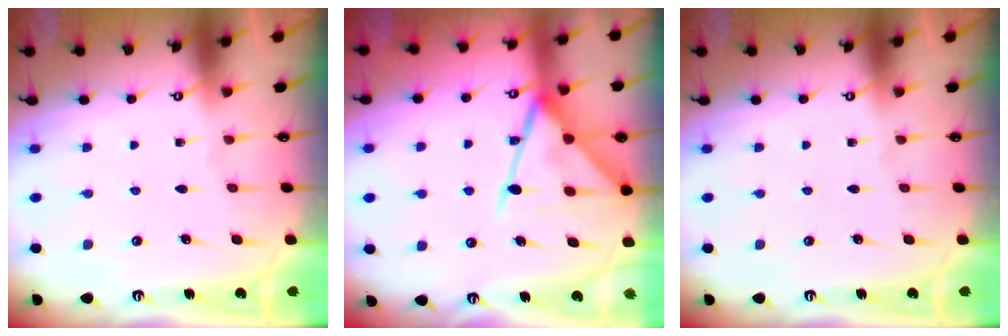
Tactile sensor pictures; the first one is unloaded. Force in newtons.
{"total": 17.0, "press": 16.9, "slide": 1.4}
{"total": 0.0}